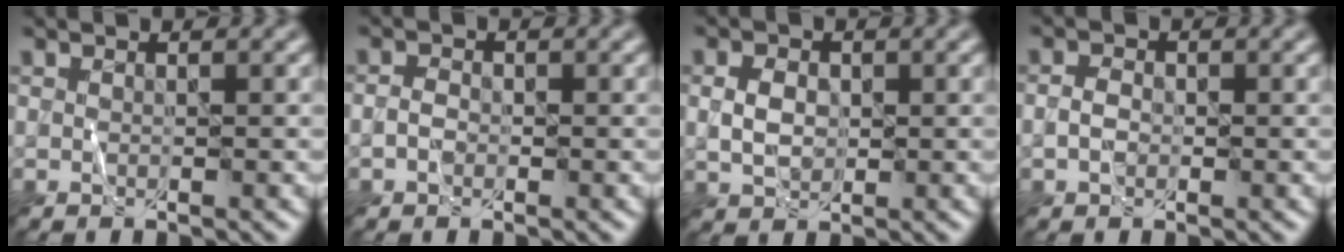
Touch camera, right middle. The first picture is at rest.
{"total": 1.3, "force": [-0.6, 0.9, 0.7], "torque": [-0.016, 0.003, -0.014]}
{"total": 2.8, "force": [0.1, 2.1, 1.8], "torque": [-0.041, 0.002, 0.002]}
{"total": 1.7, "force": [-0.5, 1.2, 1.0], "torque": [-0.022, 0.004, -0.012]}